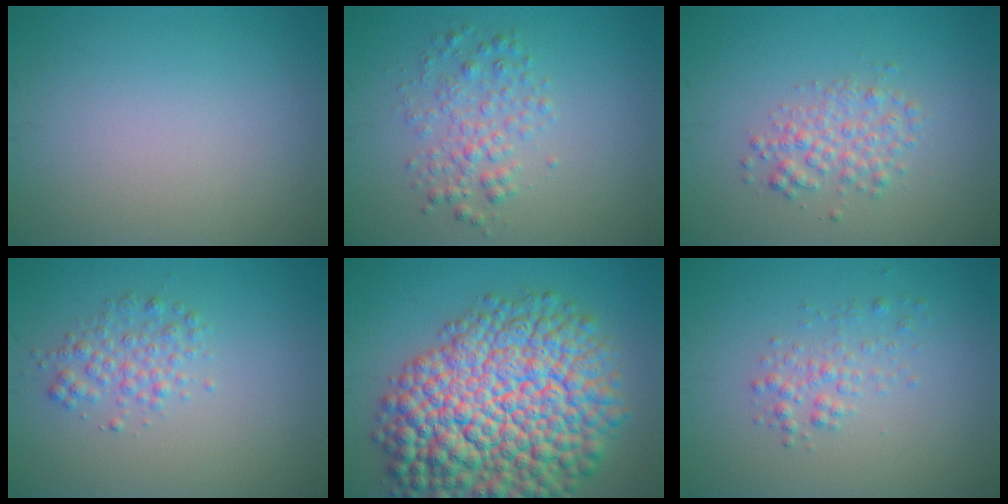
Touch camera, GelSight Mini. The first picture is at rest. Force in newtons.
{"total": 2.8, "press": 2.8, "slide": 0.0}
{"total": 2.6, "press": 2.6, "slide": 0.0}
{"total": 2.2, "press": 2.2, "slide": 0.0}
{"total": 16.2, "press": 16.2, "slide": 0.6}
{"total": 1.8, "press": 1.8, "slide": 0.1}